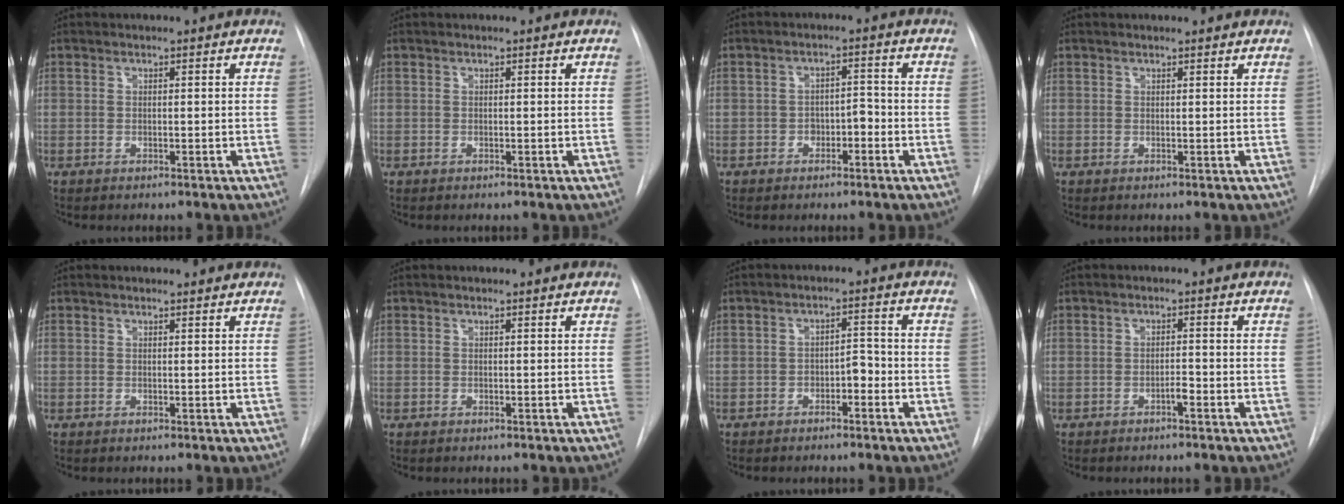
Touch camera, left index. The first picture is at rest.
{"total": 0.0}
{"total": 3.0, "force": [-1.9, 1.7, 1.6], "torque": [-0.019, 0.007, -0.027]}
{"total": 1.8, "force": [1.8, 0.3, 0.2], "torque": [-0.008, 0.010, 0.017]}
{"total": 2.8, "force": [2.8, 0.5, 0.4], "torque": [-0.009, 0.009, 0.026]}
{"total": 1.0, "force": [1.0, 0.1, 0.1], "torque": [-0.008, 0.008, 0.009]}
{"total": 3.0, "force": [-2.0, 1.3, 1.8], "torque": [-0.025, 0.006, -0.033]}
{"total": 1.4, "force": [-1.2, 0.1, 0.7], "torque": [-0.013, -0.004, -0.022]}